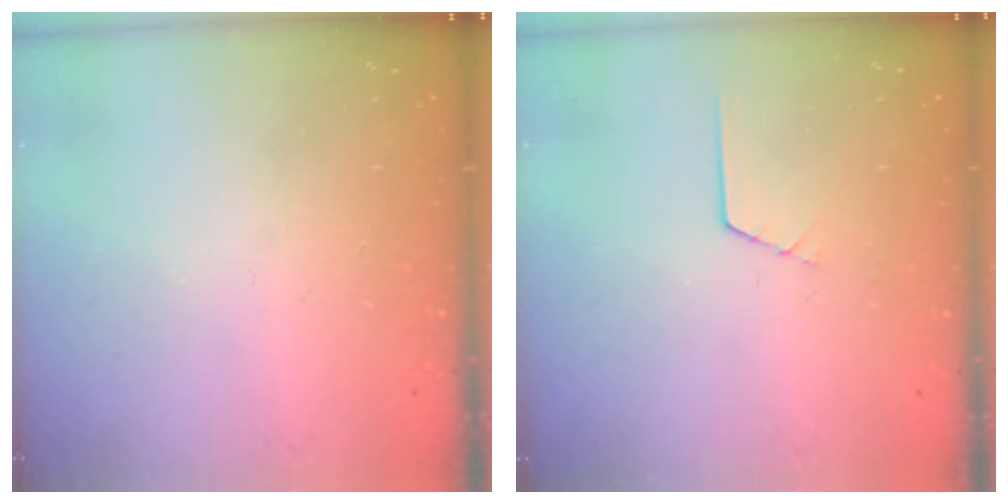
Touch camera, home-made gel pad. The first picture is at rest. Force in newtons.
{"total": 0.5, "press": 0.5, "slide": 0.2}